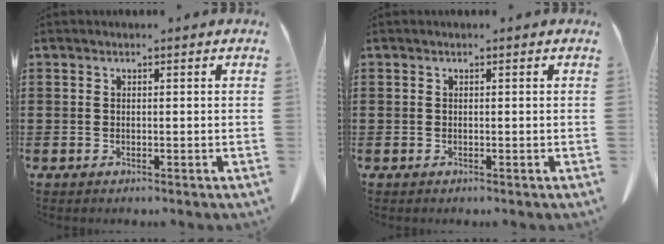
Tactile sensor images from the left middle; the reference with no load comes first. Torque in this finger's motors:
{"motor_torque": [-0.17, -0.17, -0.01, -0.01]}